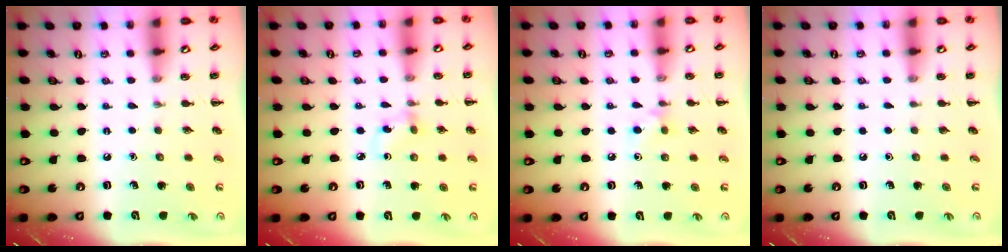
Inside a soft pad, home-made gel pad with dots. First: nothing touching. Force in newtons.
{"total": 3.2, "press": 3.0, "slide": 1.2}
{"total": 4.8, "press": 4.5, "slide": 1.7}
{"total": 0.0}